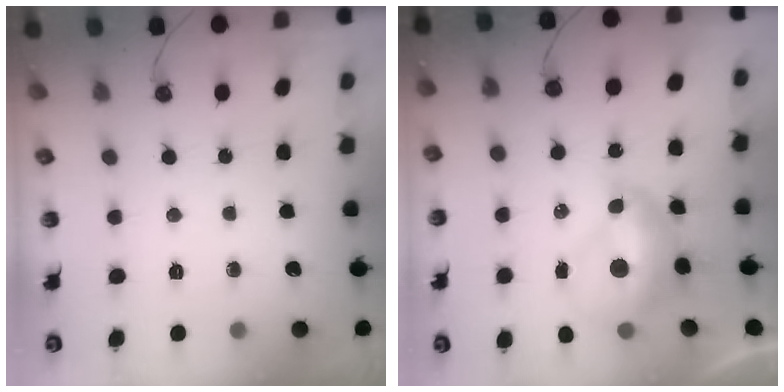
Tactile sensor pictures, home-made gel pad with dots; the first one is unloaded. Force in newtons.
{"total": 2.6, "press": 2.5, "slide": 0.7}